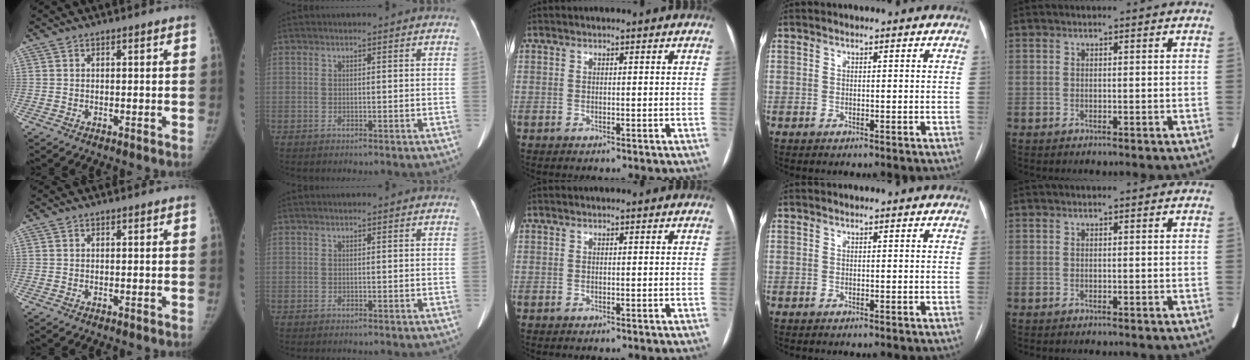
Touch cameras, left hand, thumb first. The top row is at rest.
{}